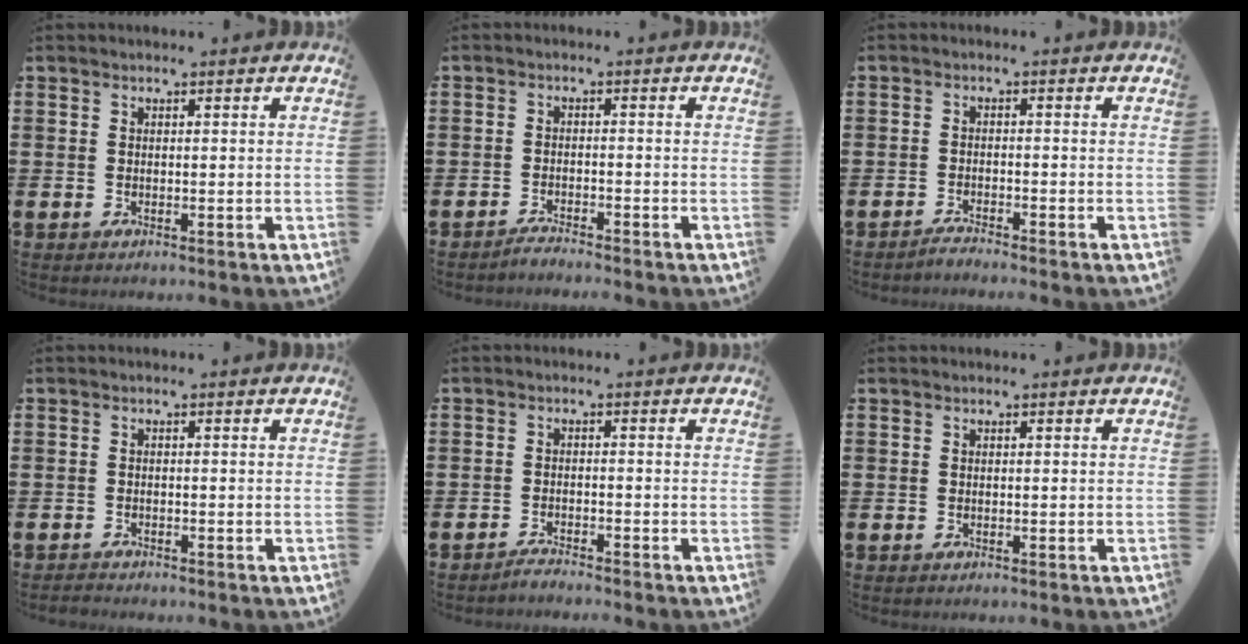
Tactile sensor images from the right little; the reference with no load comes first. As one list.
[{"total": 1.6, "force": [-1.6, -0.2, 0.1], "torque": [-0.004, 0.003, -0.033]}, {"total": 1.5, "force": [-1.4, -0.1, 0.3], "torque": [-0.006, -0.001, -0.027]}, {"total": 0.8, "force": [-0.8, 0.1, 0.0], "torque": [-0.002, -0.002, -0.016]}, {"total": 1.6, "force": [-1.5, -0.1, 0.1], "torque": [-0.004, 0.003, -0.031]}, {"total": 0.0}]